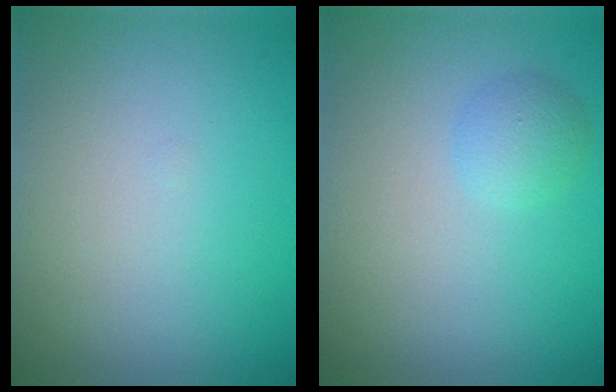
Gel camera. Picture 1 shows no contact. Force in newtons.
{"total": 1.7, "press": 1.7, "slide": 0.1}